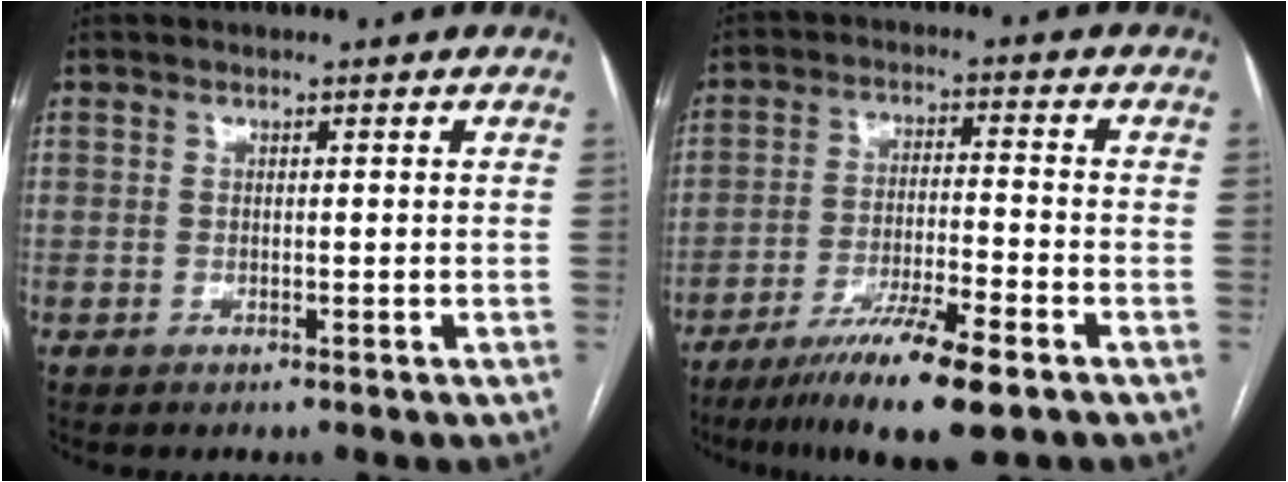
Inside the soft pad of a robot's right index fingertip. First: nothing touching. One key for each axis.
{"total": 11.3, "fx": -7.6, "fy": 0.5, "fz": 8.4, "tx": -0.147, "ty": -0.029, "tz": -0.130}